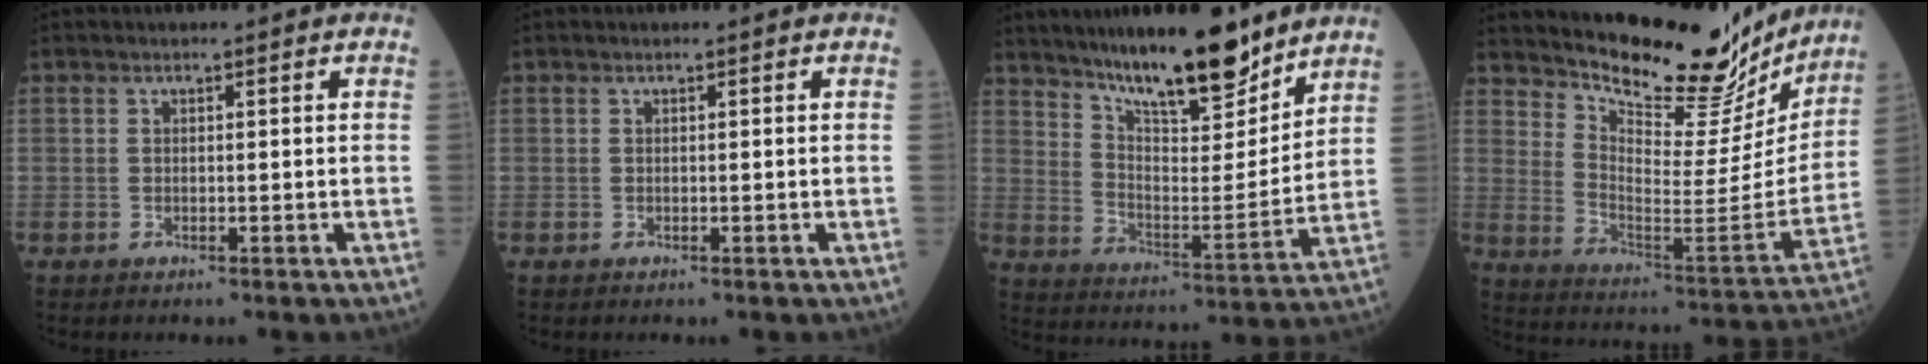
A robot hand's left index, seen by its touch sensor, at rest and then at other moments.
{"total": 0.0}
{"total": 16.4, "force": [13.3, 2.8, 9.2], "torque": [-0.145, -0.009, 0.226]}
{"total": 20.6, "force": [18.6, 5.1, 7.2], "torque": [-0.112, -0.049, 0.264]}